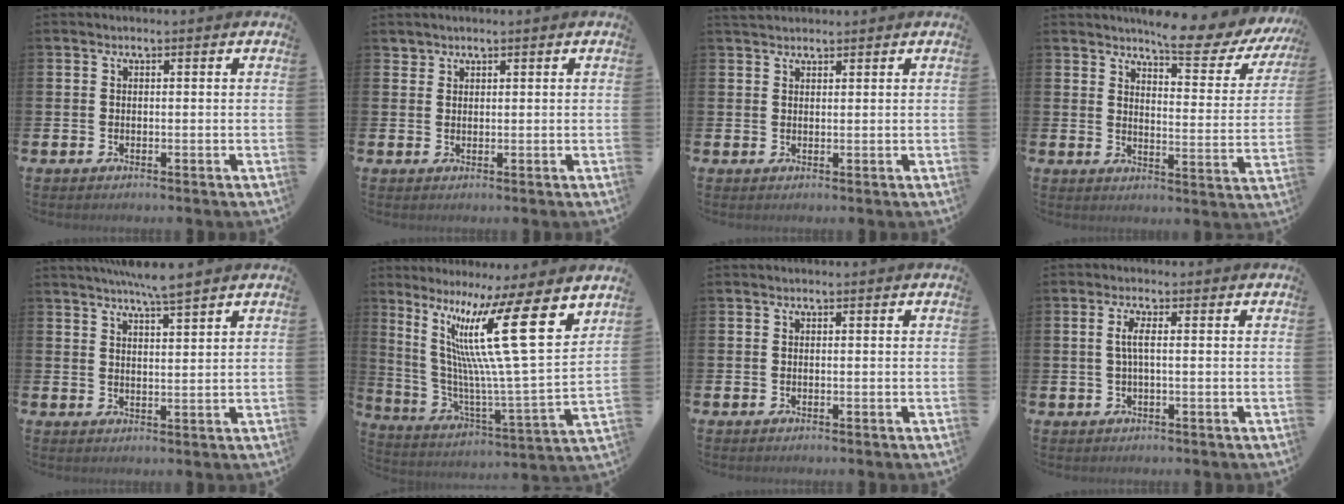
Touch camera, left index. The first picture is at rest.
{"total": 1.6, "force": [1.5, 0.7, 0.0], "torque": [0.010, -0.002, 0.027]}
{"total": 1.8, "force": [1.7, 0.6, 0.2], "torque": [0.002, -0.003, 0.031]}
{"total": 7.2, "force": [6.5, 0.8, 2.9], "torque": [-0.050, -0.052, 0.104]}
{"total": 5.3, "force": [5.0, -0.5, 1.8], "torque": [-0.040, -0.018, 0.088]}
{"total": 17.9, "force": [9.3, 2.0, 15.1], "torque": [-0.278, -0.066, 0.135]}
{"total": 0.0}
{"total": 2.1, "force": [0.3, 0.3, 2.1], "torque": [-0.042, 0.002, 0.004]}